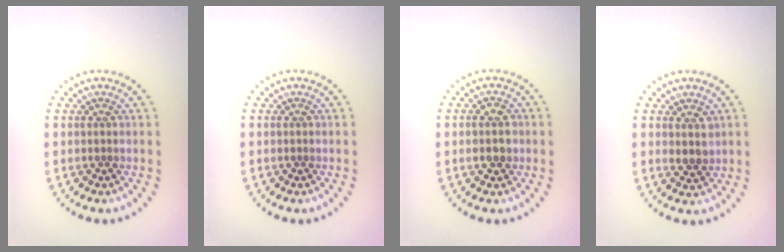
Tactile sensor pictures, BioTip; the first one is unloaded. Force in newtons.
{"total": 0.0}
{"total": 2.1, "press": 2.0, "slide": 0.1}
{"total": 1.9, "press": 1.7, "slide": 0.9}